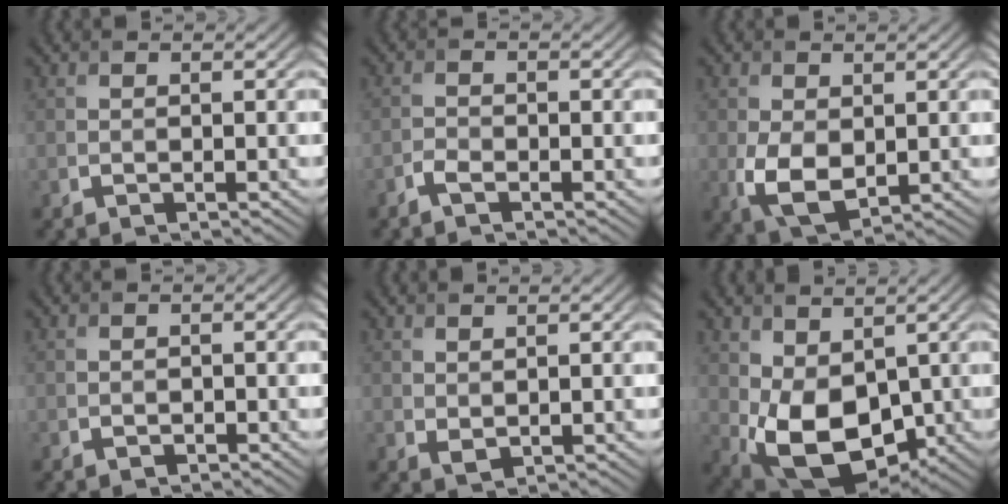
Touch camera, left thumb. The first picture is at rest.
{"total": 1.5, "force": [-1.1, 0.5, 0.8], "torque": [-0.020, 0.001, -0.027]}
{"total": 5.7, "force": [-0.4, 3.7, 4.4], "torque": [-0.105, -0.015, -0.001]}
{"total": 0.7, "force": [-0.5, 0.4, 0.3], "torque": [-0.003, -0.003, -0.007]}
{"total": 1.3, "force": [0.7, 0.7, 0.8], "torque": [-0.020, -0.006, 0.018]}
{"total": 9.9, "force": [0.0, 6.4, 7.6], "torque": [-0.169, -0.023, 0.002]}